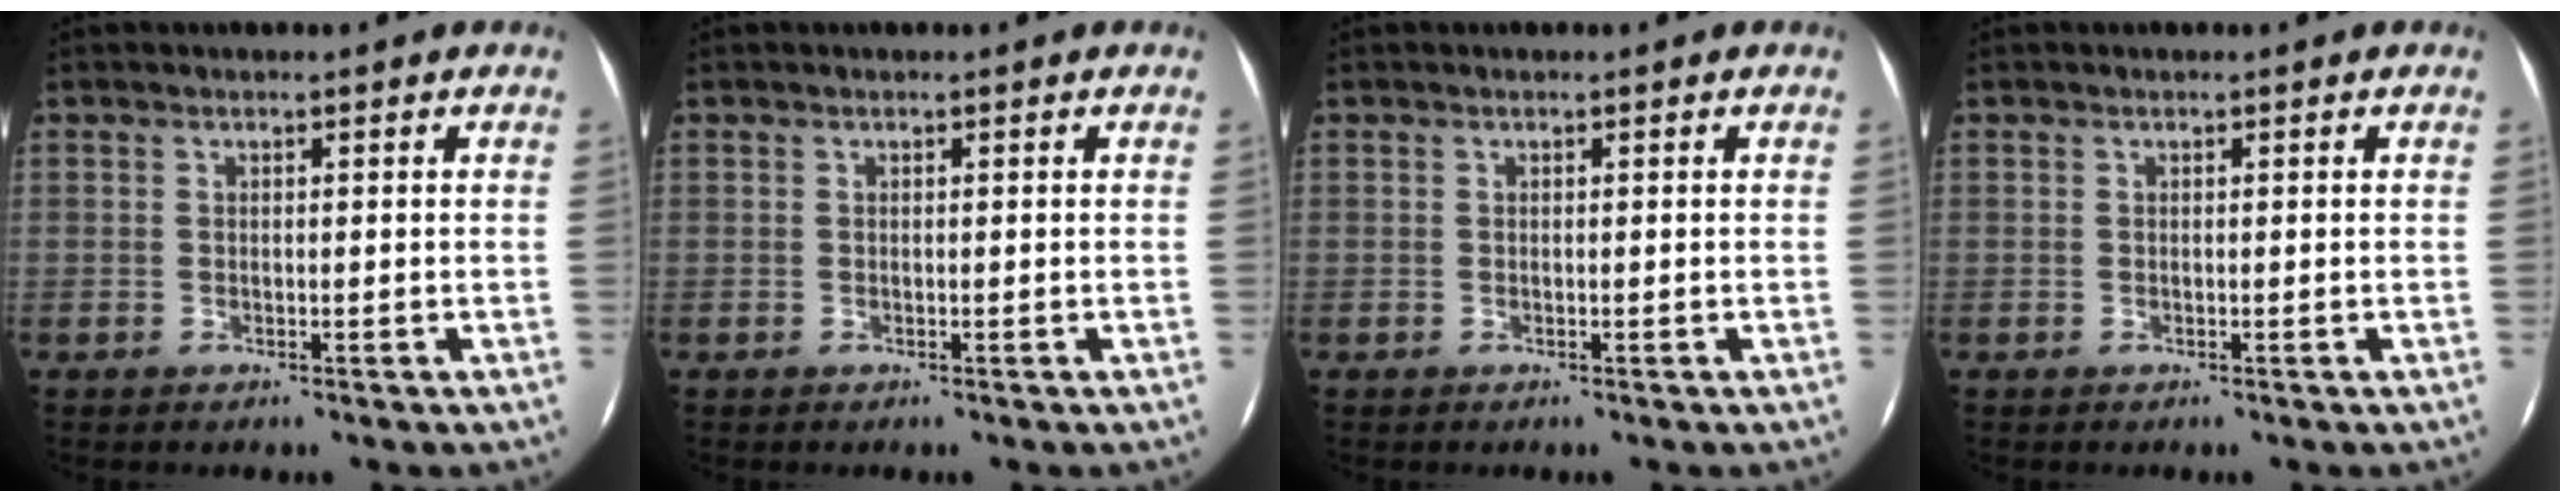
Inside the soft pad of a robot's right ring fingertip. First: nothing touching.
{"total": 0.0}
{"total": 0.0}
{"total": 0.0}